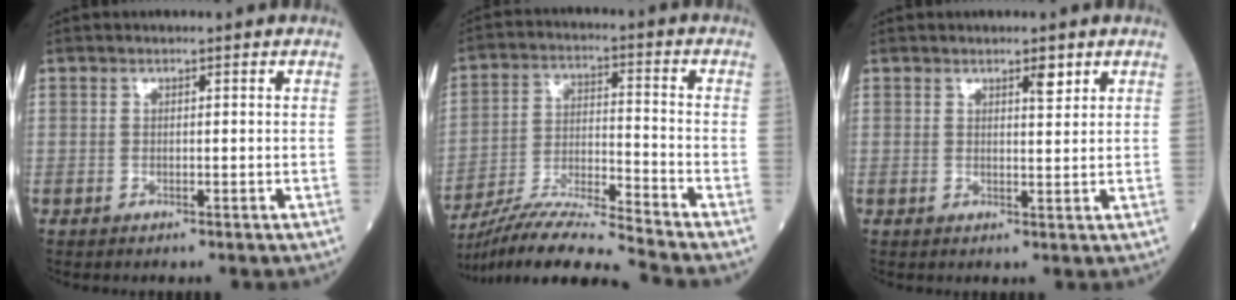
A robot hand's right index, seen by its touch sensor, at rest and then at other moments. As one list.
[{"total": 13.1, "force": [-11.9, -1.8, 5.3], "torque": [-0.096, -0.002, -0.214]}, {"total": 2.0, "force": [1.3, 0.4, 1.4], "torque": [-0.021, -0.003, 0.019]}]